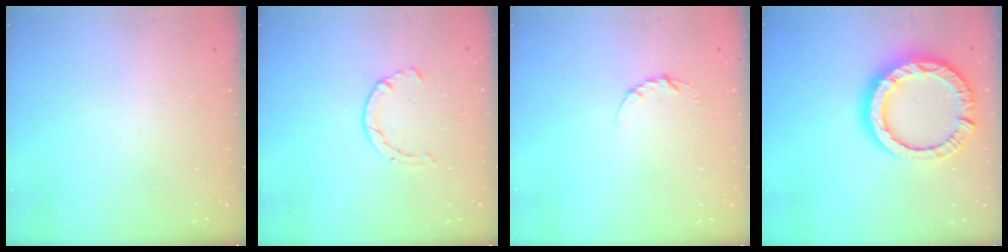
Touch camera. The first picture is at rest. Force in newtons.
{"total": 2.1, "press": 2.1, "slide": 0.5}
{"total": 3.5, "press": 3.4, "slide": 0.4}
{"total": 15.9, "press": 15.8, "slide": 1.6}